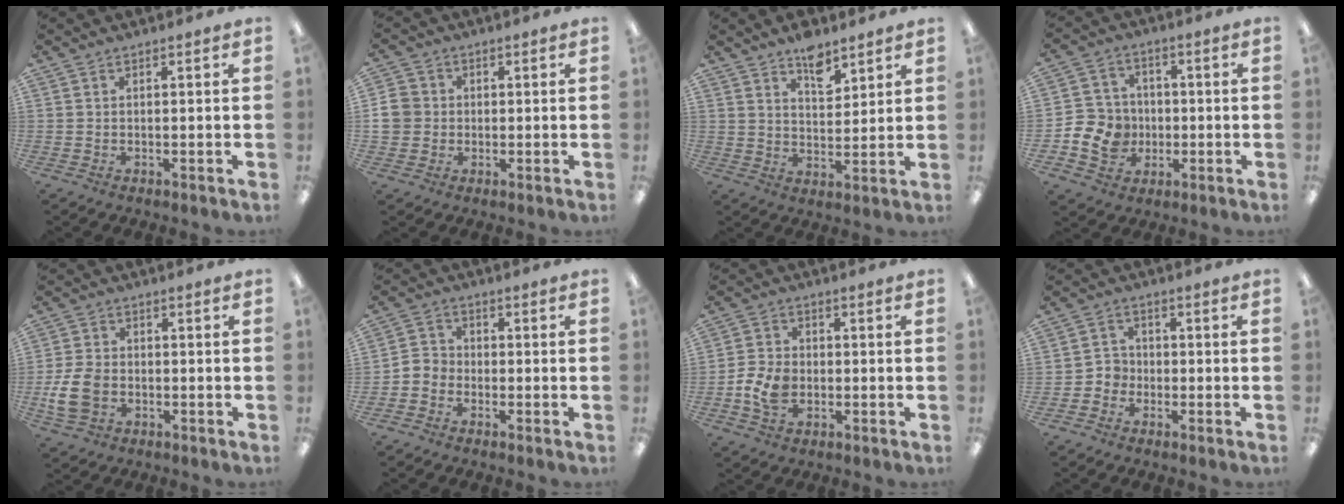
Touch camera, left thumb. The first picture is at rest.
{"total": 5.7, "force": [-0.1, 5.4, 1.7], "torque": [-0.038, 0.010, 0.001]}
{"total": 7.3, "force": [5.5, 3.5, 3.4], "torque": [-0.035, -0.036, 0.092]}
{"total": 8.7, "force": [-2.2, 8.0, 2.7], "torque": [-0.064, 0.024, -0.031]}
{"total": 8.3, "force": [-2.3, 5.9, 5.4], "torque": [-0.109, 0.003, -0.041]}
{"total": 3.5, "force": [-2.5, 2.4, 0.6], "torque": [-0.010, 0.014, -0.046]}
{"total": 7.0, "force": [-1.9, 5.1, 4.4], "torque": [-0.098, 0.006, -0.034]}
{"total": 3.6, "force": [-2.1, 2.8, 0.5], "torque": [-0.011, 0.010, -0.040]}